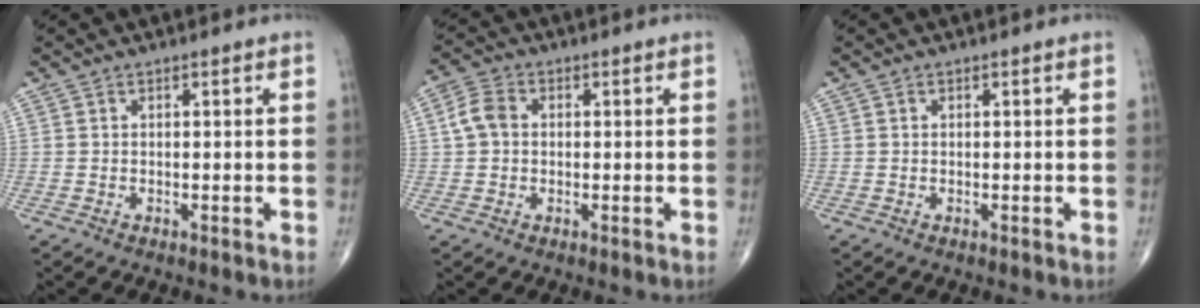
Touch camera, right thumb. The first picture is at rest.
{"total": 4.6, "force": [0.4, 3.6, 2.9], "torque": [-0.058, 0.014, 0.003]}
{"total": 0.5, "force": [0.1, 0.5, 0.2], "torque": [-0.001, 0.001, 0.000]}